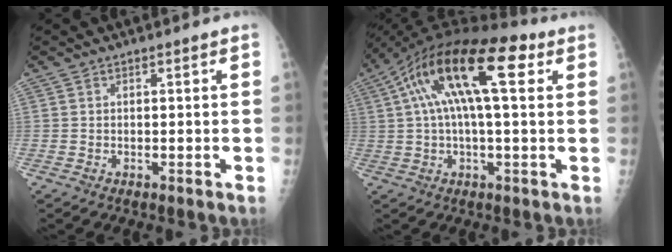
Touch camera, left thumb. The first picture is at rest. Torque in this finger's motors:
{"motor_torque": [0.16, 1.53, 2.28, -0.49, 0.54]}